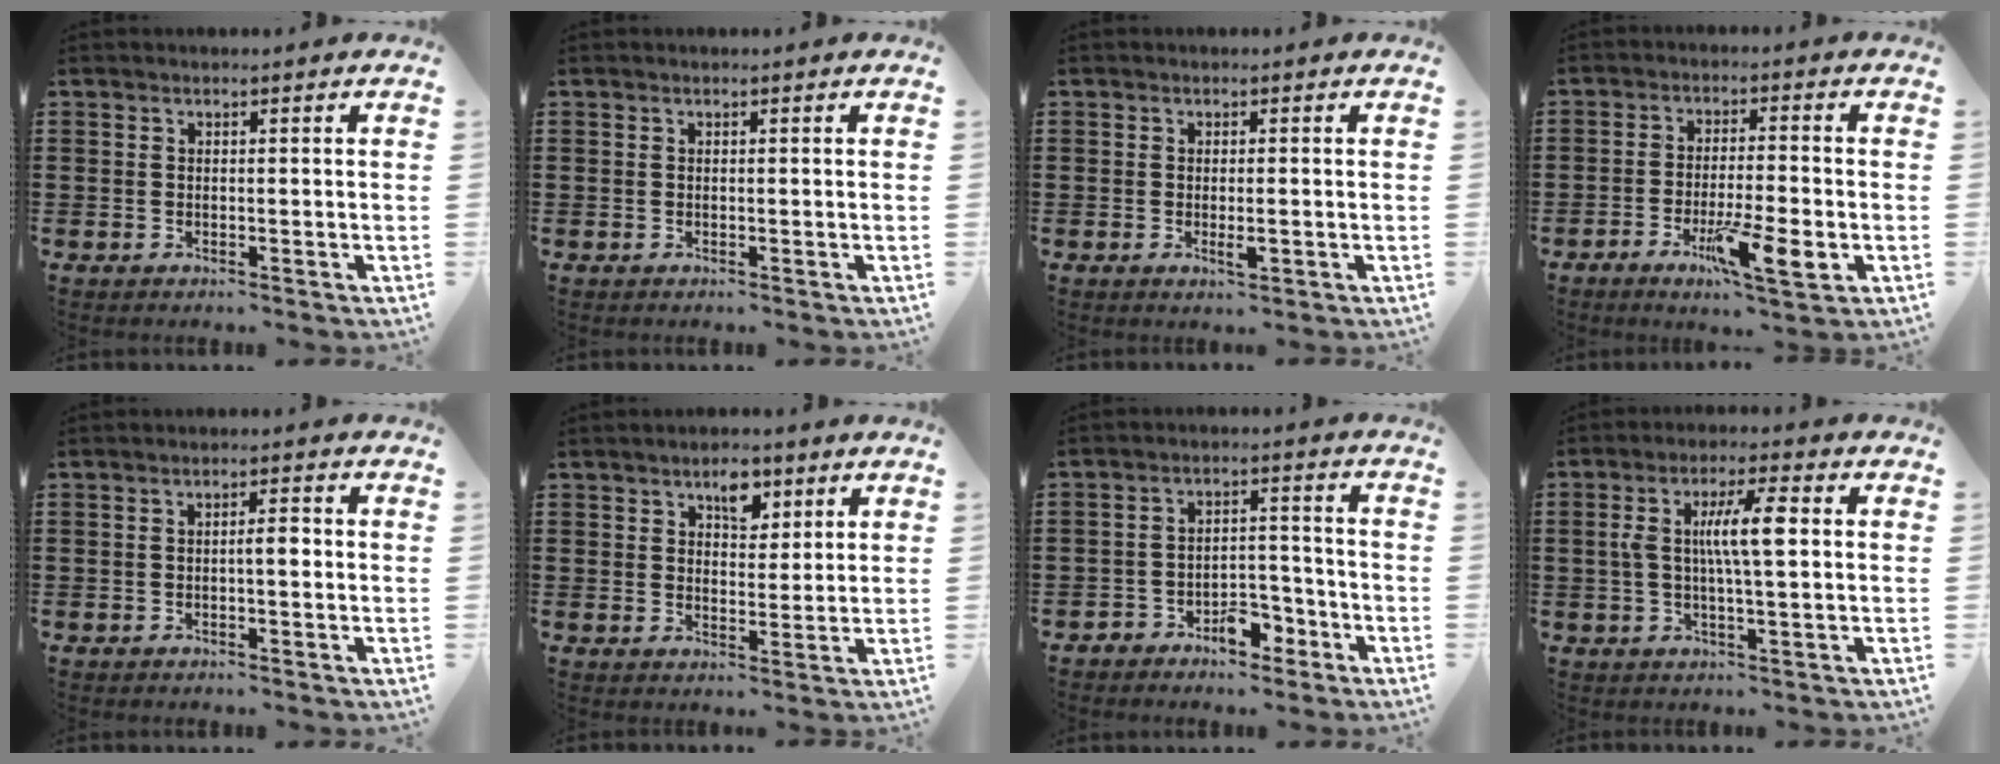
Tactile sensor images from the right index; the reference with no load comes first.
{"total": 0.0}
{"total": 2.1, "force": [-0.5, 0.5, 2.0], "torque": [-0.041, -0.005, -0.011]}
{"total": 8.5, "force": [-3.6, 1.8, 7.5], "torque": [-0.135, -0.005, -0.059]}
{"total": 2.4, "force": [-0.3, 0.5, 2.3], "torque": [-0.041, 0.003, -0.007]}
{"total": 4.8, "force": [2.8, 2.7, 2.9], "torque": [-0.043, 0.002, 0.043]}
{"total": 5.3, "force": [-3.9, 2.7, 2.4], "torque": [-0.037, 0.020, -0.071]}
{"total": 7.7, "force": [0.9, 1.6, 7.5], "torque": [-0.147, 0.002, 0.009]}